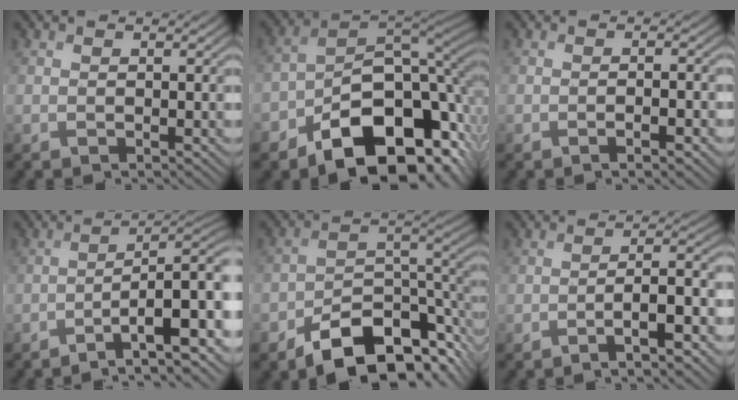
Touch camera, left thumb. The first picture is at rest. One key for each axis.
{"total": 17.0, "fx": -7.9, "fy": 10.3, "fz": 11.0, "tx": -0.160, "ty": -0.032, "tz": -0.129}
{"total": 2.6, "fx": -1.1, "fy": 0.4, "fz": 2.3, "tx": -0.039, "ty": 0.004, "tz": -0.020}
{"total": 11.1, "fx": -5.1, "fy": 3.3, "fz": 9.3, "tx": -0.114, "ty": 0.004, "tz": -0.079}
{"total": 13.2, "fx": -8.2, "fy": 6.4, "fz": 8.1, "tx": -0.124, "ty": -0.018, "tz": -0.148}
{"total": 5.9, "fx": -3.0, "fy": 1.0, "fz": 5.0, "tx": -0.074, "ty": 0.013, "tz": -0.059}